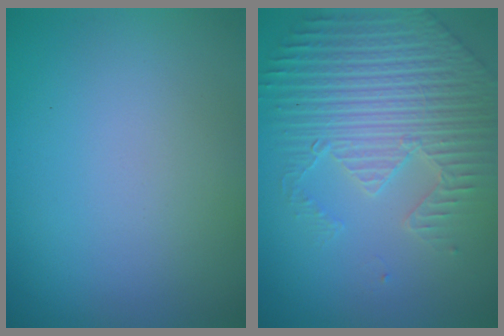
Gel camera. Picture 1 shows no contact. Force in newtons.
{"total": 5.6, "press": 4.9, "slide": 2.8}